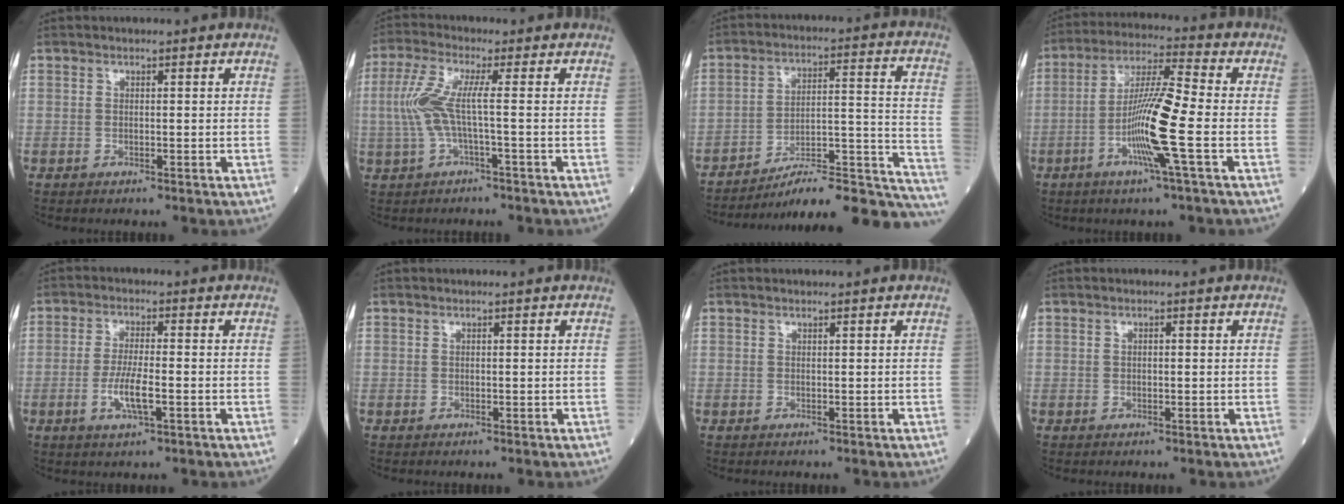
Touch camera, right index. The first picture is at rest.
{"total": 5.8, "force": [-0.3, 0.4, 5.8], "torque": [-0.143, 0.015, -0.007]}
{"total": 22.5, "force": [-20.2, 2.6, 9.6], "torque": [-0.057, 0.040, -0.283]}
{"total": 11.2, "force": [-3.2, -1.0, 10.7], "torque": [-0.204, -0.005, -0.065]}
{"total": 5.4, "force": [-1.6, 0.8, 5.1], "torque": [-0.105, -0.006, -0.027]}
{"total": 0.0}
{"total": 0.0}
{"total": 0.7, "force": [0.2, 0.2, 0.6], "torque": [-0.014, 0.001, 0.006]}